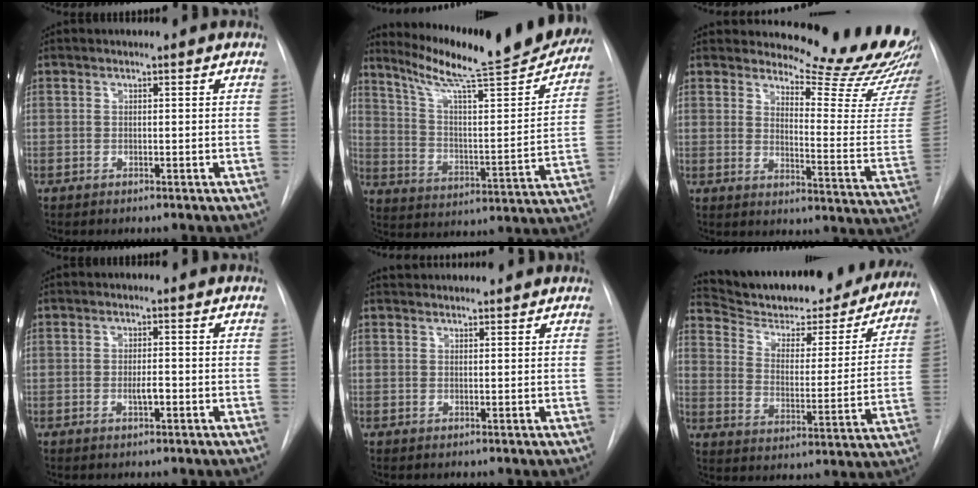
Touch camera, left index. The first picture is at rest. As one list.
[{"total": 25.1, "force": [22.2, 1.9, 11.6], "torque": [-0.181, -0.059, 0.309]}, {"total": 19.1, "force": [18.2, 1.1, 5.9], "torque": [-0.074, -0.146, 0.207]}, {"total": 1.9, "force": [-0.6, 0.5, 1.7], "torque": [-0.031, 0.000, -0.009]}, {"total": 5.4, "force": [5.3, 0.8, 1.1], "torque": [-0.013, 0.036, 0.068]}, {"total": 27.0, "force": [24.4, 6.3, 9.6], "torque": [-0.142, -0.045, 0.320]}]